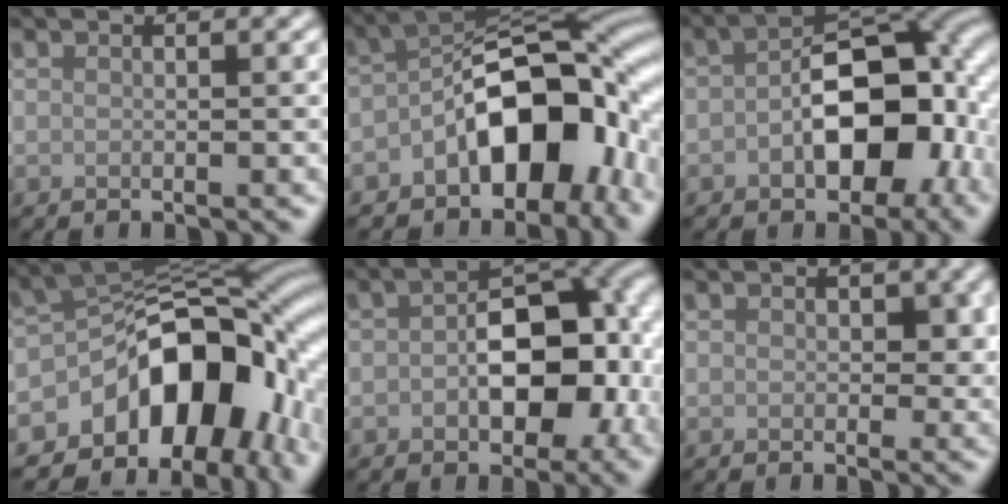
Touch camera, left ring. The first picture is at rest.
{"total": 12.7, "force": [-4.2, 7.4, 9.4], "torque": [-0.115, 0.007, -0.078]}
{"total": 11.1, "force": [-2.1, 6.6, 8.7], "torque": [-0.114, 0.004, -0.034]}
{"total": 14.2, "force": [-5.3, 8.8, 9.8], "torque": [-0.126, -0.001, -0.098]}
{"total": 9.5, "force": [-0.8, 5.8, 7.4], "torque": [-0.100, 0.006, -0.014]}
{"total": 2.3, "force": [0.3, 1.6, 1.6], "torque": [-0.017, -0.005, 0.002]}